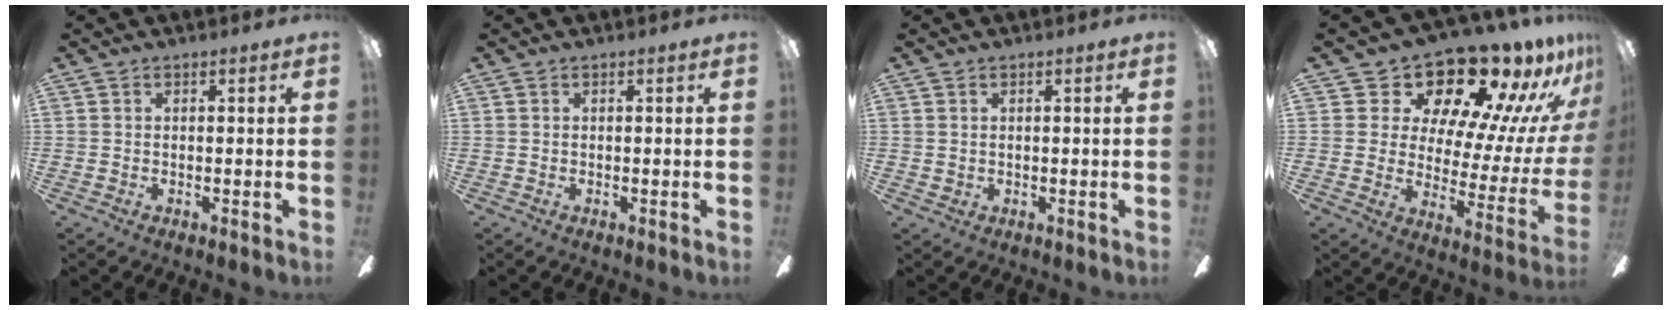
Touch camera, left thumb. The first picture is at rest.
{"total": 0.0}
{"total": 1.0, "force": [0.8, 0.7, 0.0], "torque": [0.000, 0.002, 0.015]}
{"total": 18.8, "force": [15.4, 7.4, 7.8], "torque": [-0.125, -0.127, 0.263]}